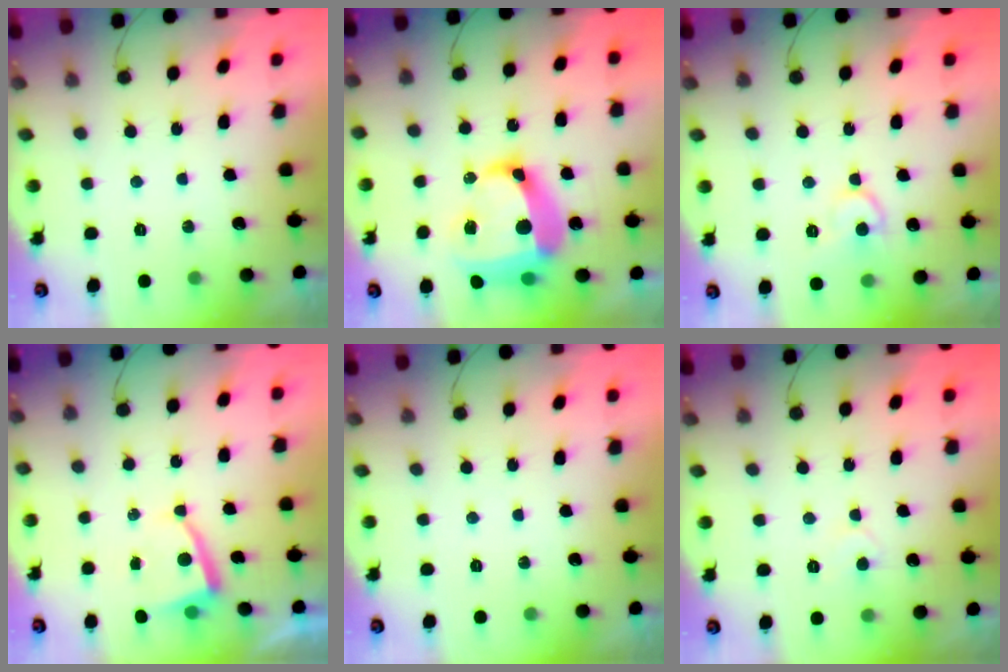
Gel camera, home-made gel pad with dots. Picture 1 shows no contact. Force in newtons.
{"total": 19.7, "press": 19.6, "slide": 2.0}
{"total": 9.5, "press": 9.5, "slide": 0.8}
{"total": 4.0, "press": 3.9, "slide": 0.5}
{"total": 0.0}
{"total": 4.0, "press": 3.9, "slide": 0.5}